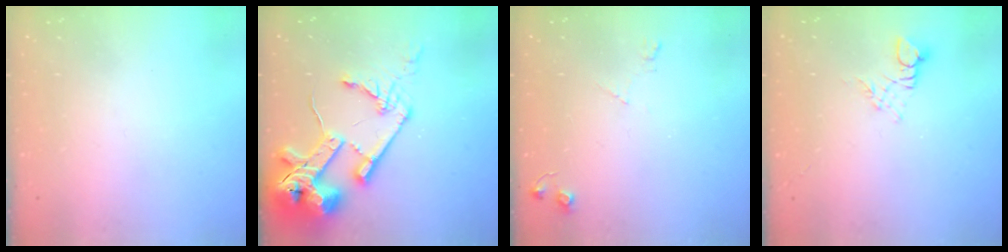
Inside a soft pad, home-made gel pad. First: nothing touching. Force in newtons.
{"total": 20.9, "press": 20.8, "slide": 2.5}
{"total": 6.2, "press": 6.2, "slide": 0.9}
{"total": 3.8, "press": 3.8, "slide": 0.5}